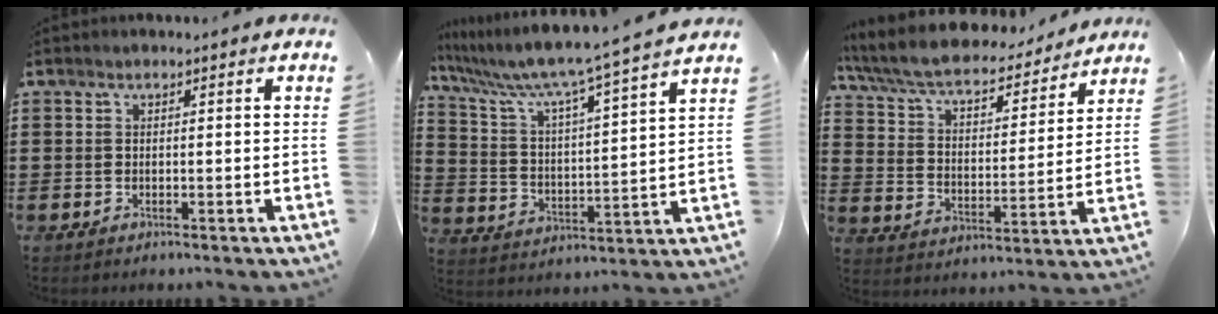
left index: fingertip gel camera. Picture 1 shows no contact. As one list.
[{"total": 6.9, "force": [6.0, -0.6, 3.3], "torque": [-0.093, -0.053, 0.091]}, {"total": 7.5, "force": [6.5, 1.5, 3.4], "torque": [-0.094, -0.040, 0.109]}]